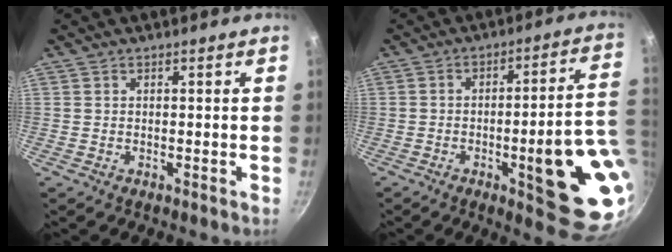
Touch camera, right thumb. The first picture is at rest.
{"total": 19.6, "force": [-3.5, 5.0, 18.6], "torque": [-0.206, 0.011, -0.041]}